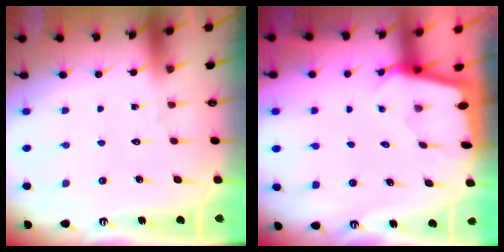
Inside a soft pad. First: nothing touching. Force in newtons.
{"total": 1.7, "press": 1.7, "slide": 0.2}